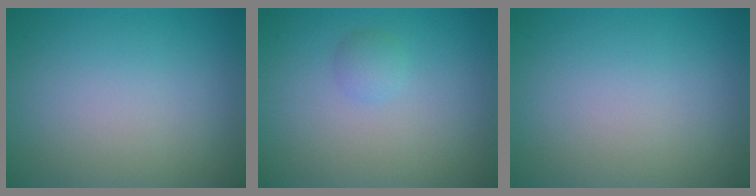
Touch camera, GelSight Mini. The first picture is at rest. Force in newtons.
{"total": 1.1, "press": 1.1, "slide": 0.0}
{"total": 0.0}